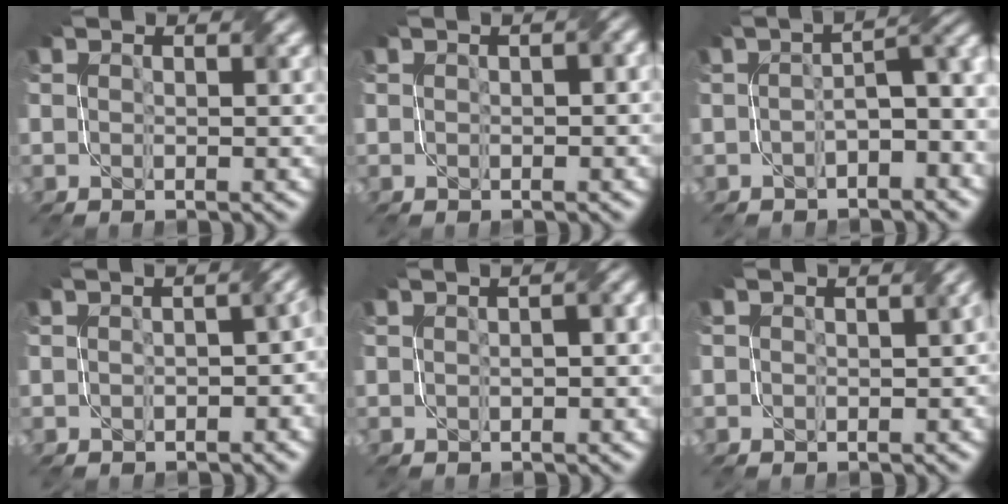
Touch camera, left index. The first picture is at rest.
{"total": 1.9, "force": [0.4, 0.7, 1.7], "torque": [-0.024, 0.007, 0.008]}
{"total": 4.9, "force": [-1.3, 2.0, 4.3], "torque": [-0.057, 0.012, -0.023]}
{"total": 4.5, "force": [-0.6, 2.6, 3.6], "torque": [-0.025, -0.004, 0.000]}
{"total": 3.1, "force": [0.5, 1.3, 2.7], "torque": [-0.035, 0.010, -0.002]}
{"total": 2.2, "force": [0.1, 1.5, 1.6], "torque": [-0.013, -0.003, 0.000]}